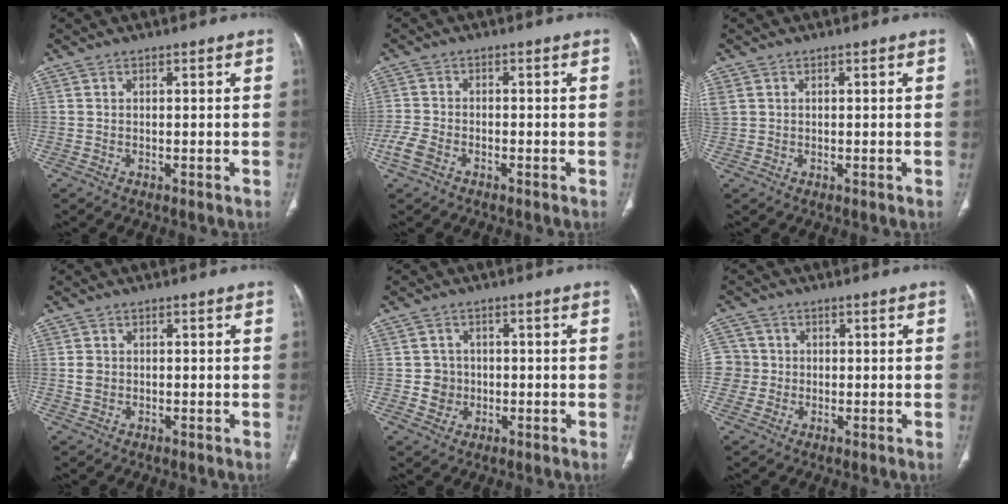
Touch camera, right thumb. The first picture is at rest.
{"total": 3.9, "force": [-2.2, 2.4, 2.3], "torque": [-0.060, 0.008, -0.044]}
{"total": 3.0, "force": [0.7, 2.4, 1.6], "torque": [-0.061, 0.017, 0.028]}
{"total": 1.9, "force": [-0.1, 1.6, 0.9], "torque": [-0.012, 0.002, 0.002]}
{"total": 3.7, "force": [-0.4, 3.7, 0.6], "torque": [0.015, 0.009, -0.005]}
{"total": 5.3, "force": [-0.4, 5.3, 0.4], "torque": [0.015, 0.012, -0.013]}